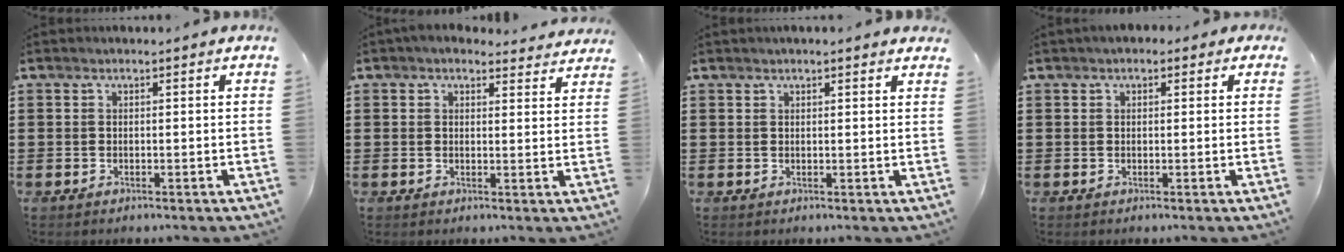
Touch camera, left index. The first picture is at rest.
{"total": 3.1, "force": [2.7, 1.2, 0.7], "torque": [-0.014, -0.007, 0.049]}
{"total": 1.2, "force": [1.0, 0.1, 0.6], "torque": [-0.012, 0.002, 0.019]}
{"total": 1.2, "force": [0.4, 0.9, 0.7], "torque": [-0.016, 0.008, 0.006]}